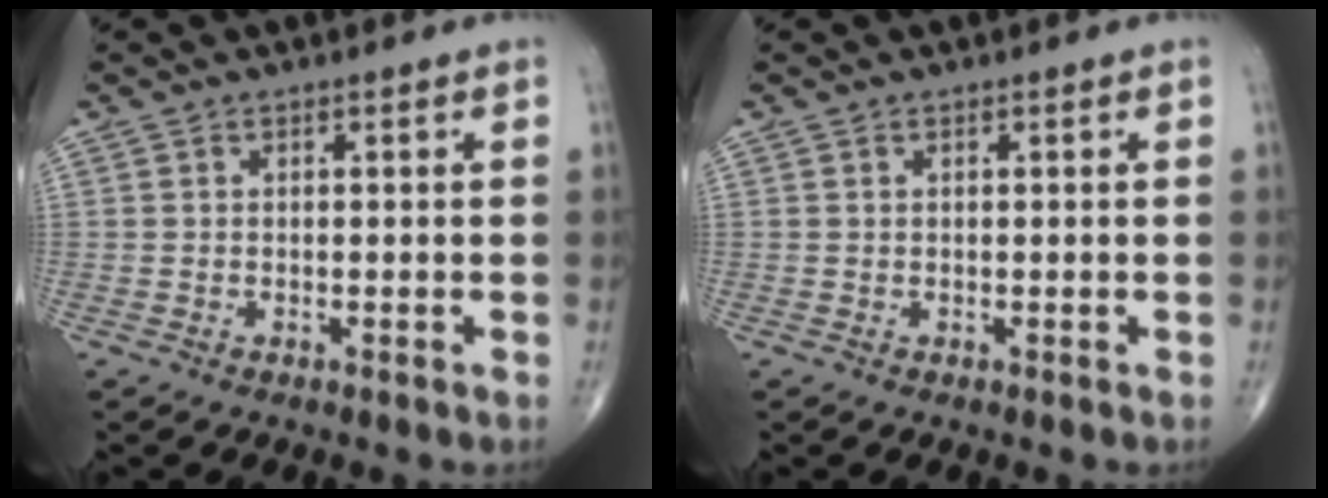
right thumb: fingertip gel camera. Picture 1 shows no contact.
{"total": 0.0}